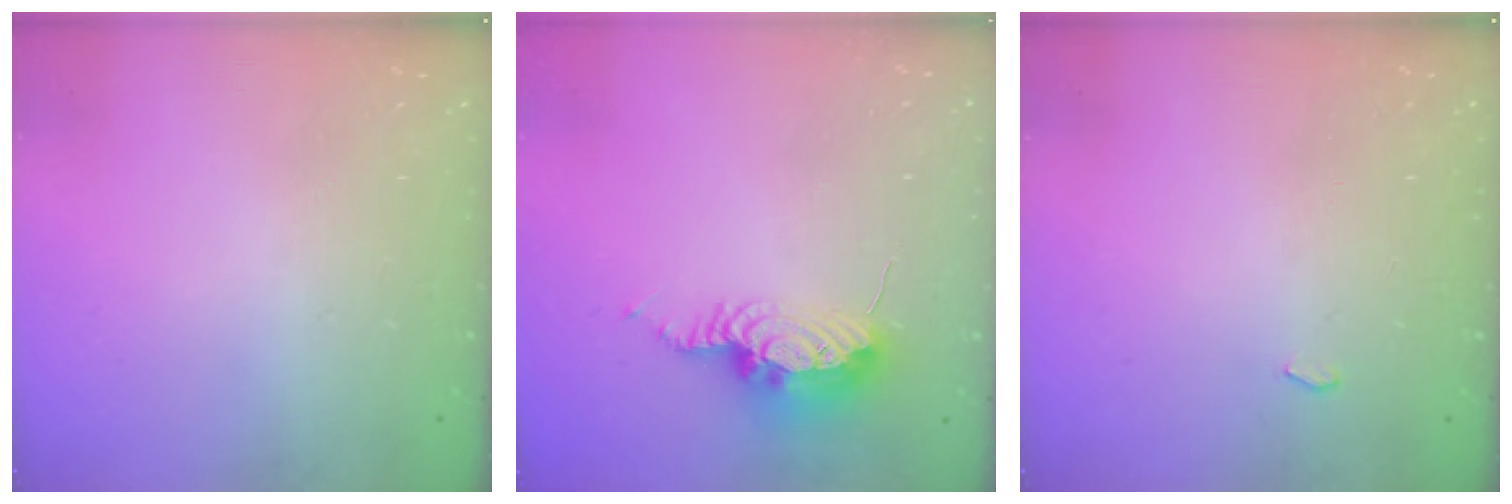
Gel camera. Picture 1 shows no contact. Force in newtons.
{"total": 8.7, "press": 8.6, "slide": 1.1}
{"total": 2.6, "press": 2.0, "slide": 1.7}